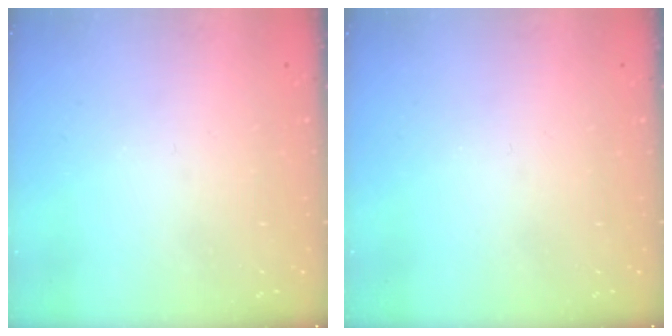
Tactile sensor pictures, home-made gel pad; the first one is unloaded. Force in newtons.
{"total": 0.0}